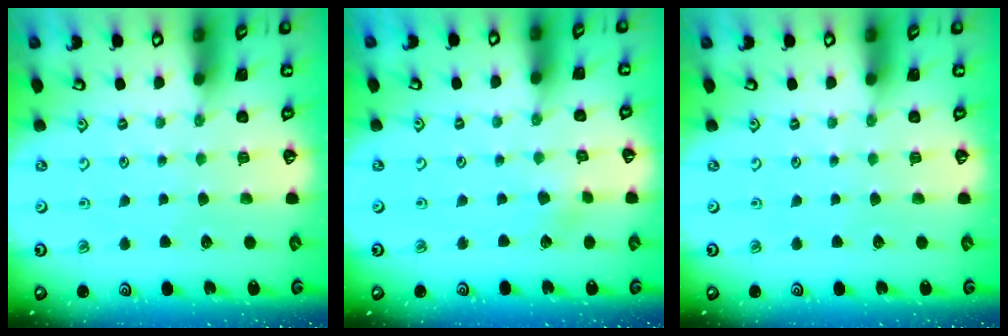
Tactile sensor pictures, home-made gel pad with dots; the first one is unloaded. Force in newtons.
{"total": 2.6, "press": 2.6, "slide": 0.2}
{"total": 0.0}